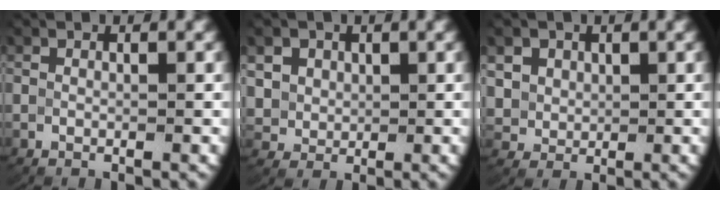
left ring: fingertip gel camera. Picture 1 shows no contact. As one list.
[{"total": 5.2, "force": [1.3, 4.6, 2.1], "torque": [-0.058, -0.014, 0.031]}, {"total": 4.6, "force": [1.3, 4.0, 1.9], "torque": [-0.054, -0.015, 0.033]}]